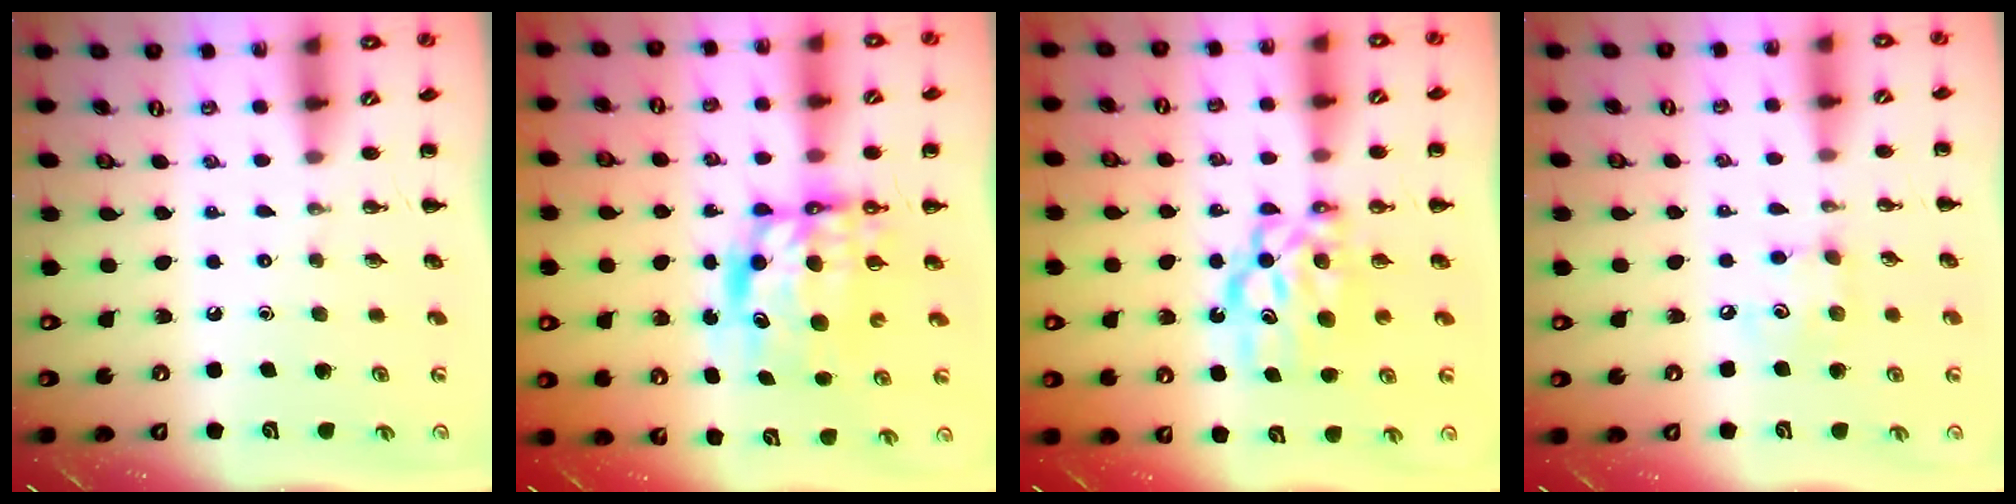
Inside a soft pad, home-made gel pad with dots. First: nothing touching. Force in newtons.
{"total": 9.1, "press": 8.7, "slide": 2.5}
{"total": 7.6, "press": 7.4, "slide": 1.9}
{"total": 5.2, "press": 5.2, "slide": 0.8}